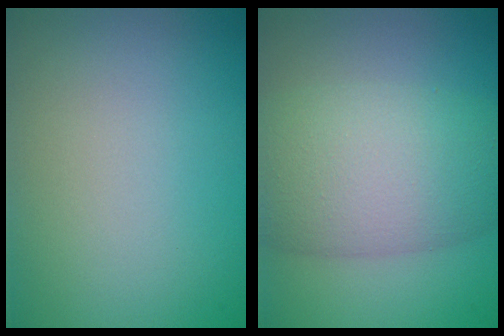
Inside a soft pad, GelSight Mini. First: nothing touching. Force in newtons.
{"total": 9.1, "press": 9.1, "slide": 0.3}